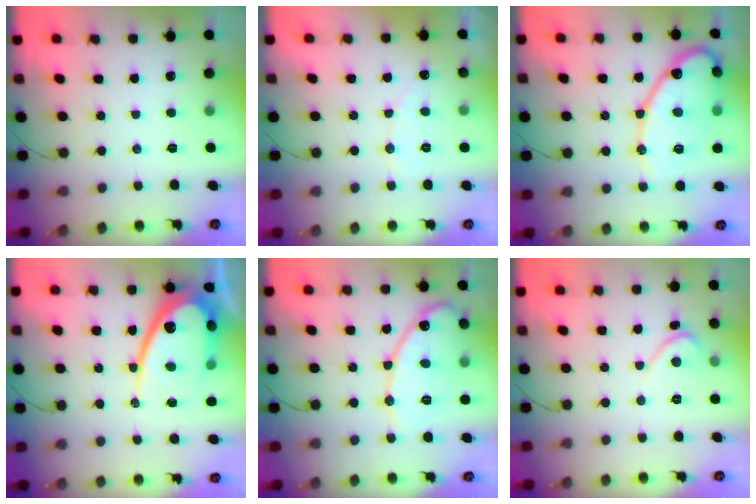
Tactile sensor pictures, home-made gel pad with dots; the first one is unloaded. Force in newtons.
{"total": 4.5, "press": 4.5, "slide": 0.3}
{"total": 16.3, "press": 16.2, "slide": 1.6}
{"total": 18.8, "press": 18.7, "slide": 1.7}
{"total": 14.5, "press": 14.4, "slide": 1.3}
{"total": 2.3, "press": 2.3, "slide": 0.1}